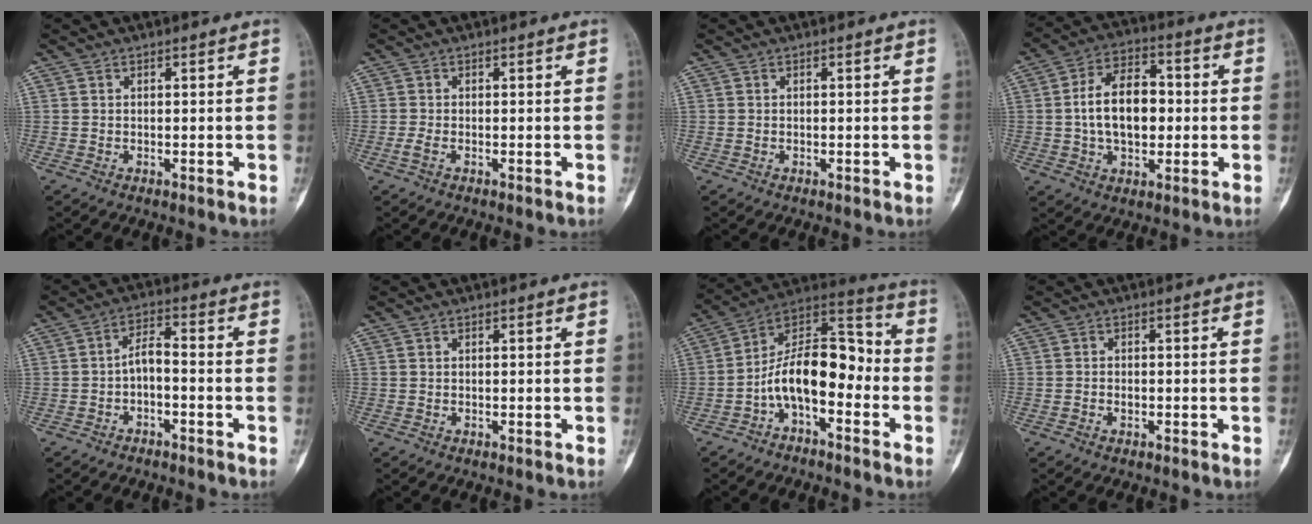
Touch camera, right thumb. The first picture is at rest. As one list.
[{"total": 1.2, "force": [-0.5, 0.4, 1.0], "torque": [-0.030, -0.003, -0.014]}, {"total": 0.0}, {"total": 13.0, "force": [0.0, 8.0, 10.2], "torque": [-0.151, 0.021, -0.004]}, {"total": 4.4, "force": [-1.9, 1.9, 3.4], "torque": [-0.056, 0.037, -0.038]}, {"total": 0.0}, {"total": 14.3, "force": [-3.9, 7.3, 11.6], "torque": [-0.176, 0.084, -0.078]}, {"total": 1.1, "force": [-0.5, 0.7, 0.7], "torque": [-0.009, 0.006, -0.009]}]